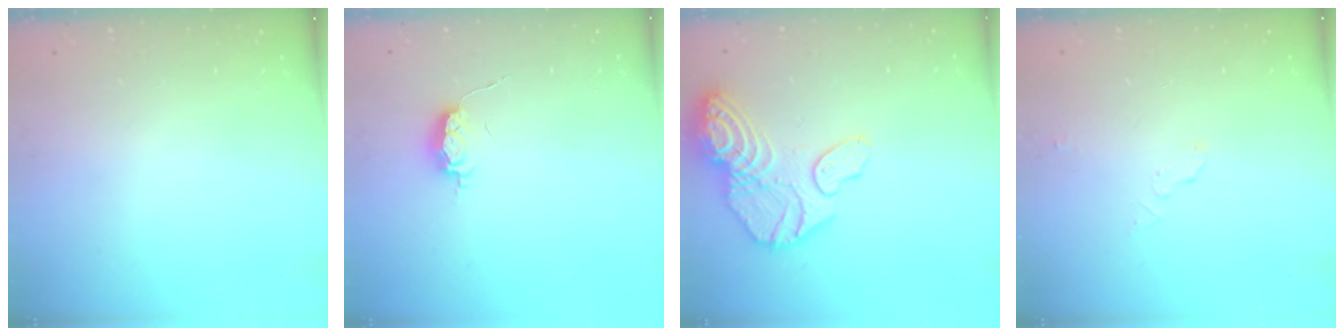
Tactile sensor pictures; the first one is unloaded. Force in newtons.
{"total": 5.3, "press": 5.3, "slide": 0.7}
{"total": 16.3, "press": 16.2, "slide": 1.9}
{"total": 2.9, "press": 2.9, "slide": 0.3}